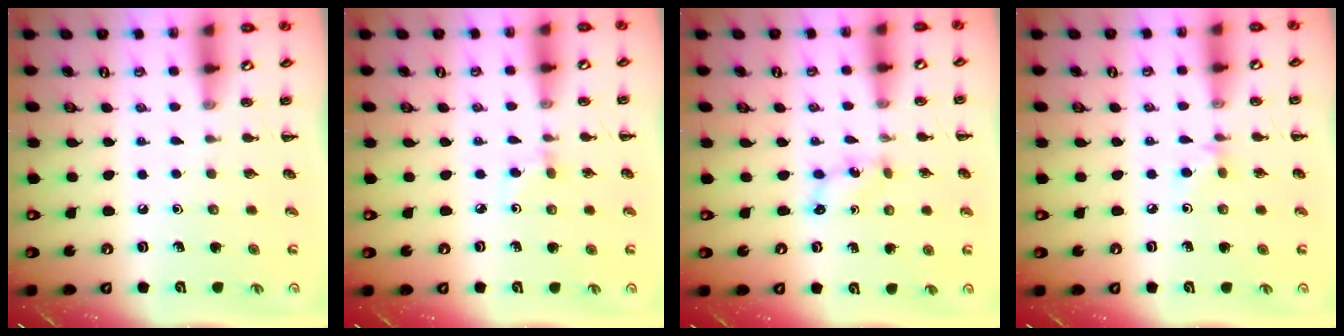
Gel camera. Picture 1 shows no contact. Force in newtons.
{"total": 2.6, "press": 2.4, "slide": 1.1}
{"total": 2.5, "press": 2.4, "slide": 0.7}
{"total": 2.9, "press": 2.6, "slide": 1.2}